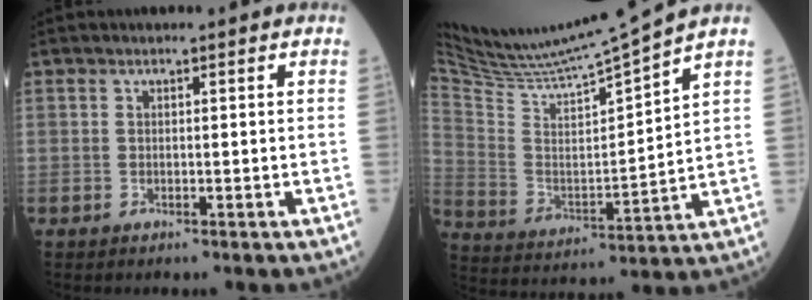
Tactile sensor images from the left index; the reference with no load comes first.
{"total": 16.8, "force": [15.5, -2.3, 6.1], "torque": [-0.127, -0.034, 0.275]}